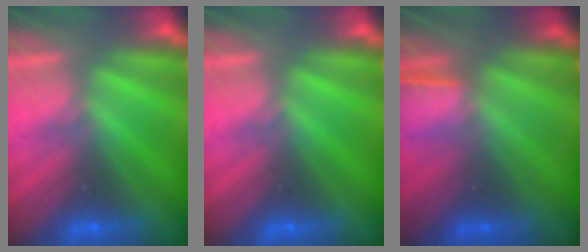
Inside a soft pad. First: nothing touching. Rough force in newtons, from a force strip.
{"total": 0.0}
{"total": 1.4}